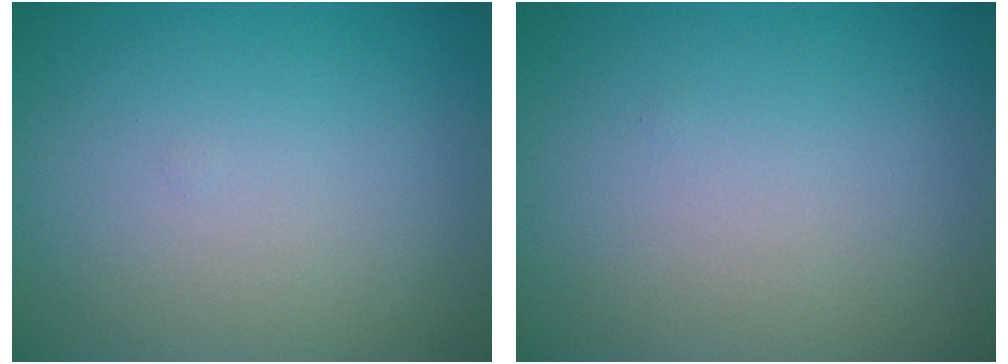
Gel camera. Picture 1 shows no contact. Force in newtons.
{"total": 0.0}